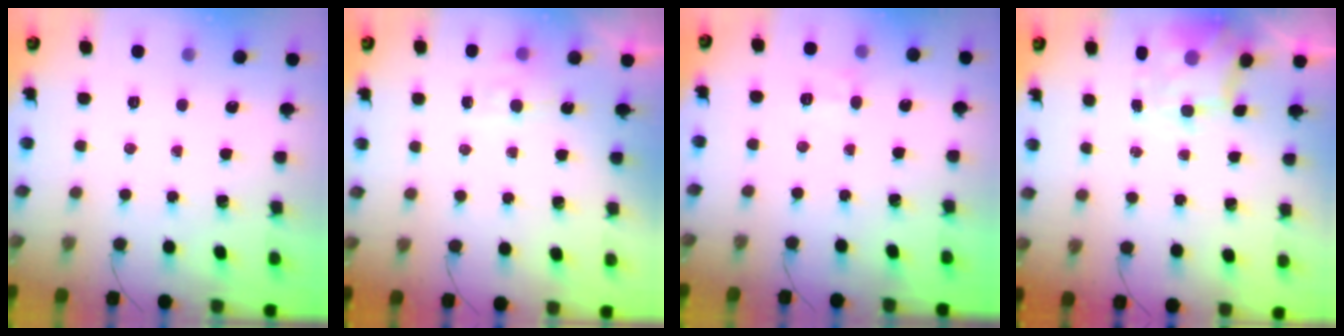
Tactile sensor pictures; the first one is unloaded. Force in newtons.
{"total": 2.6, "press": 2.4, "slide": 1.1}
{"total": 5.5, "press": 5.3, "slide": 1.6}
{"total": 5.1, "press": 5.0, "slide": 0.7}